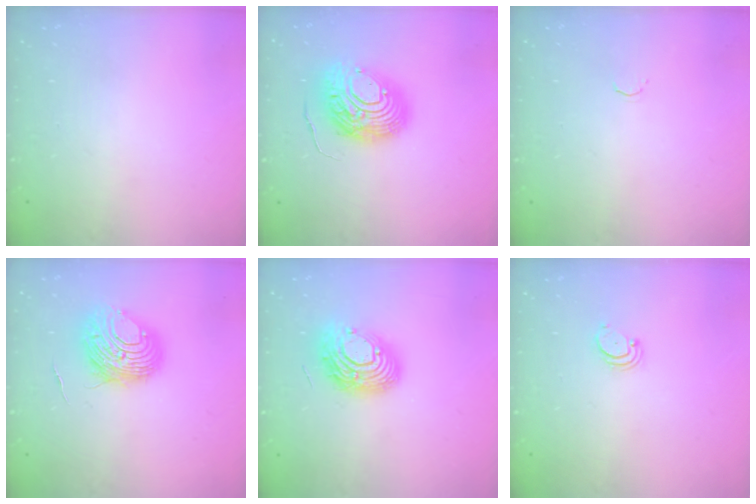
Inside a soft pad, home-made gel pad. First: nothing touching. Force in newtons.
{"total": 13.5, "press": 13.4, "slide": 1.7}
{"total": 1.7, "press": 1.6, "slide": 0.5}
{"total": 9.5, "press": 9.5, "slide": 1.0}
{"total": 15.0, "press": 15.0, "slide": 1.2}
{"total": 2.2, "press": 2.2, "slide": 0.2}